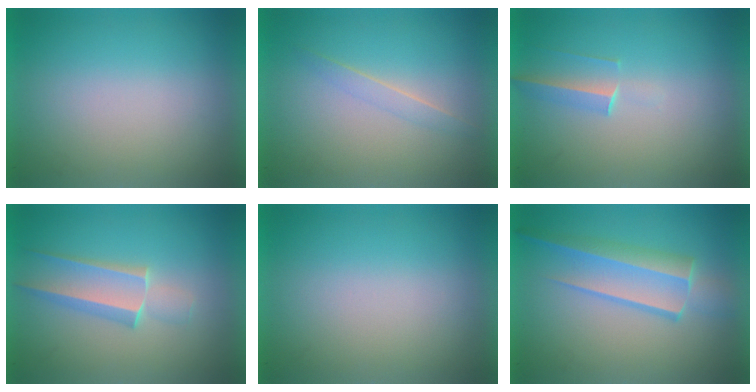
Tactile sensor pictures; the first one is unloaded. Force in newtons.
{"total": 1.1}
{"total": 1.4}
{"total": 2.2}
{"total": 0.0}
{"total": 3.1}